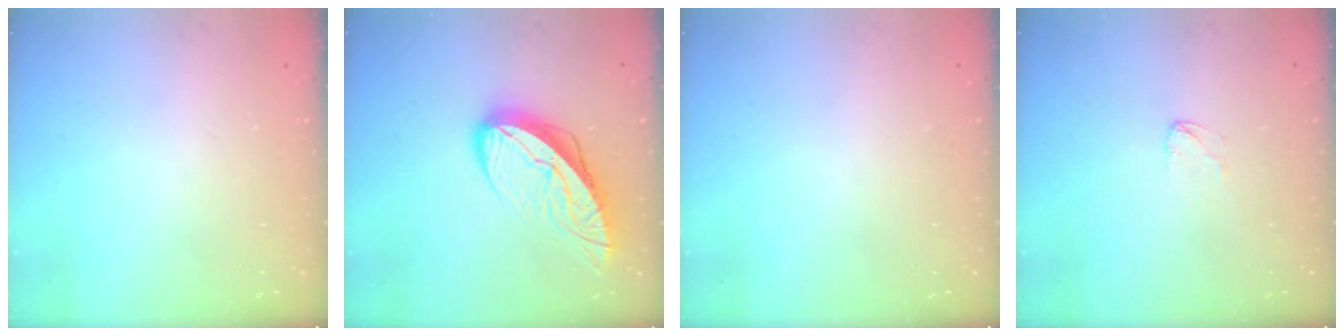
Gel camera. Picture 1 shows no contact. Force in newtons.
{"total": 11.5, "press": 11.4, "slide": 1.5}
{"total": 0.0}
{"total": 2.5, "press": 2.5, "slide": 0.1}